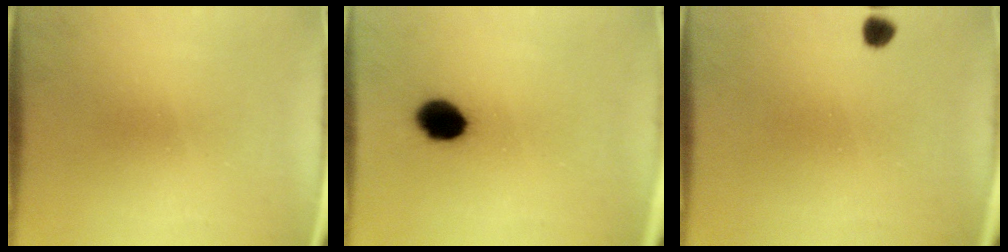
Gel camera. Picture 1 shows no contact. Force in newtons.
{"total": 7.3}
{"total": 1.7}